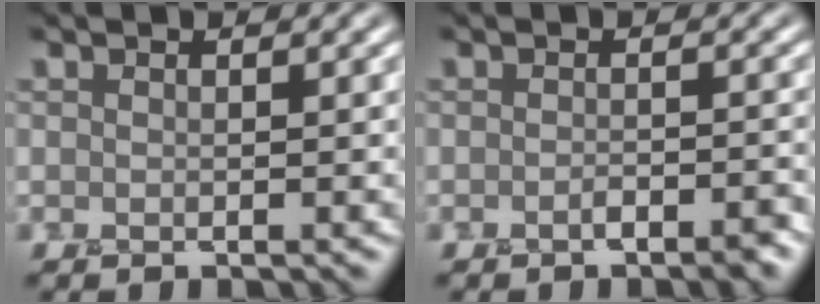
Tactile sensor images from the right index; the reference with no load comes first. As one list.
[{"total": 1.8, "force": [-1.3, 0.6, 1.1], "torque": [-0.016, 0.004, -0.024]}]